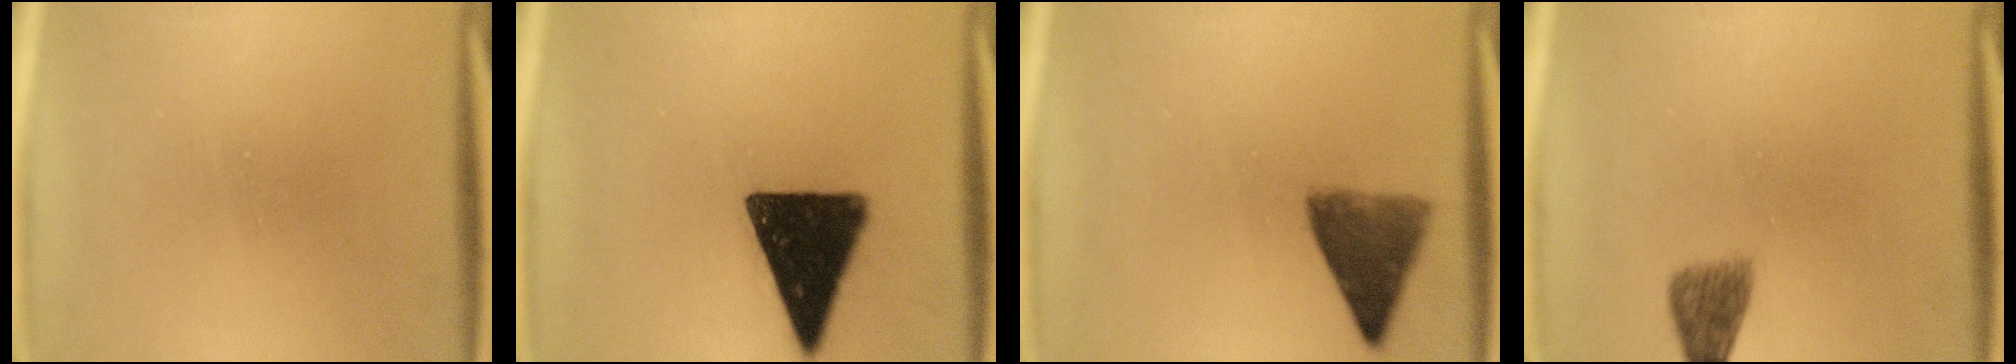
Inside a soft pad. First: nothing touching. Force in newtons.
{"total": 16.2}
{"total": 6.7}
{"total": 2.7}